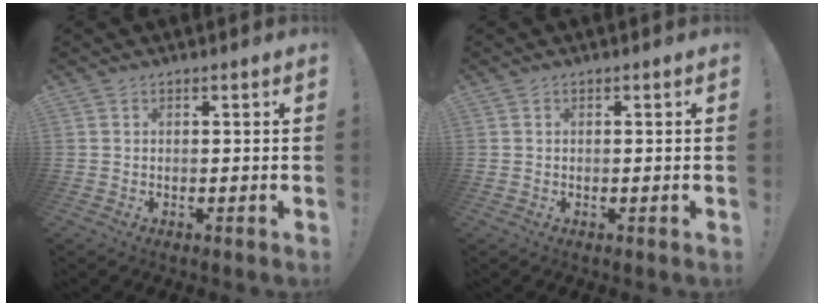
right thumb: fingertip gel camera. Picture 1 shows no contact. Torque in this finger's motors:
{"motor_torque": [0.09, -0.03, -0.08, 0.02, 0.01]}